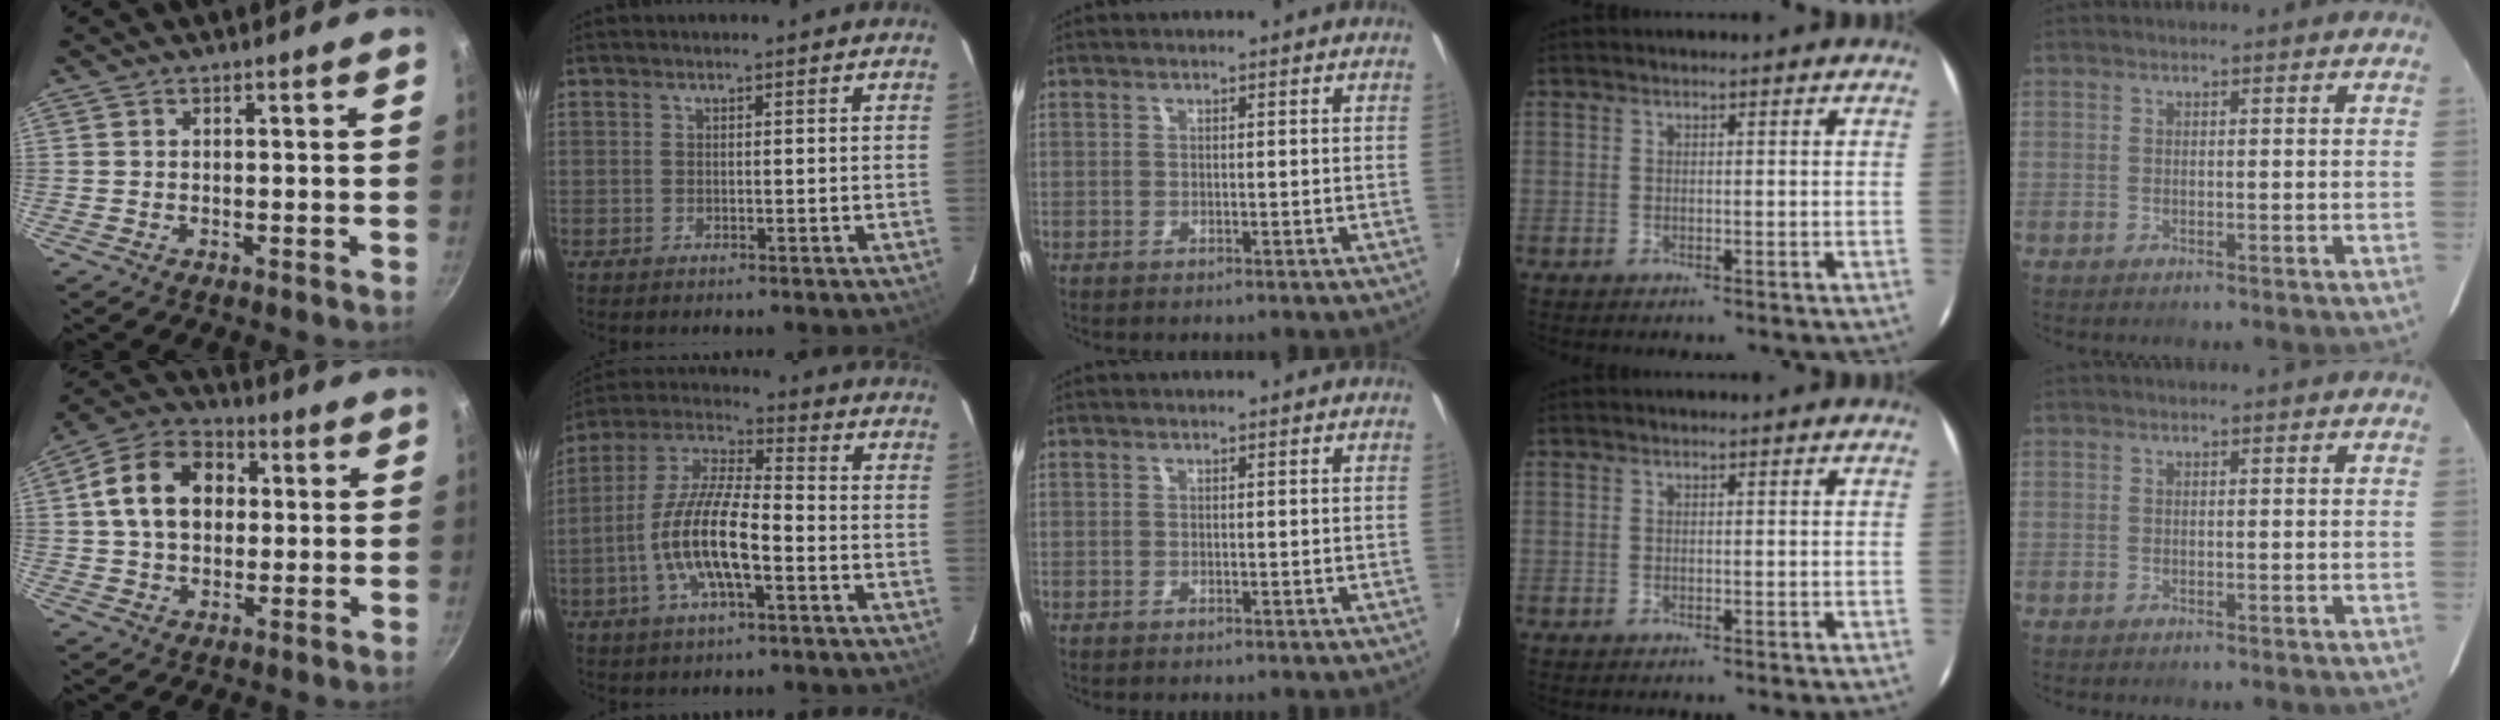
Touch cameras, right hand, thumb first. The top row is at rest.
{"thumb": {"total": 14.1, "force": [2.1, 10.4, 9.2], "torque": [-0.135, 0.023, 0.022]}, "index": {"total": 13.5, "force": [-4.5, 3.6, 12.2], "torque": [-0.250, 0.000, -0.088]}}